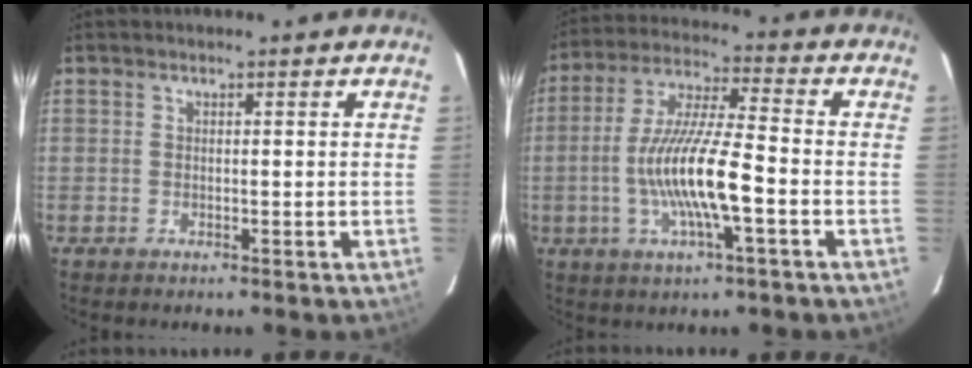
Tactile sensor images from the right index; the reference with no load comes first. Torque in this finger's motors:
{"motor_torque": [1.26, -0.88, 0.91, 0.21]}